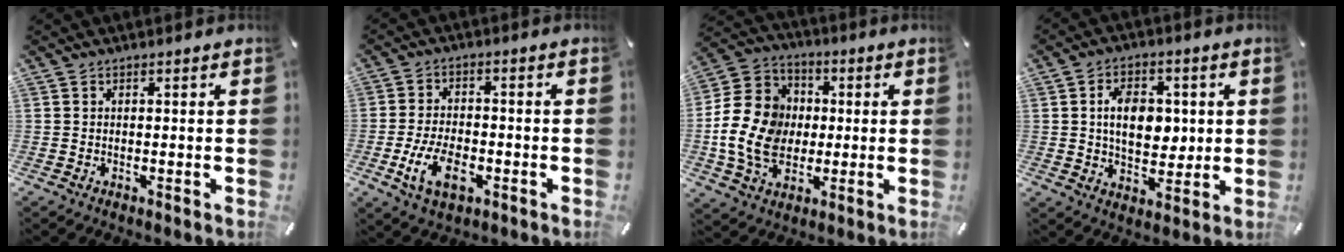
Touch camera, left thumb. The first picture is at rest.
{"total": 9.7, "force": [-3.5, 5.6, 7.1], "torque": [-0.149, 0.001, -0.064]}
{"total": 15.0, "force": [-1.3, 12.7, 7.8], "torque": [-0.181, 0.021, -0.019]}
{"total": 10.4, "force": [1.4, 7.3, 7.3], "torque": [-0.121, 0.008, 0.024]}